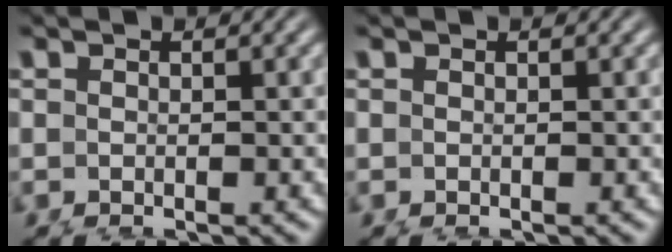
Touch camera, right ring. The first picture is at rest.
{"total": 0.0}